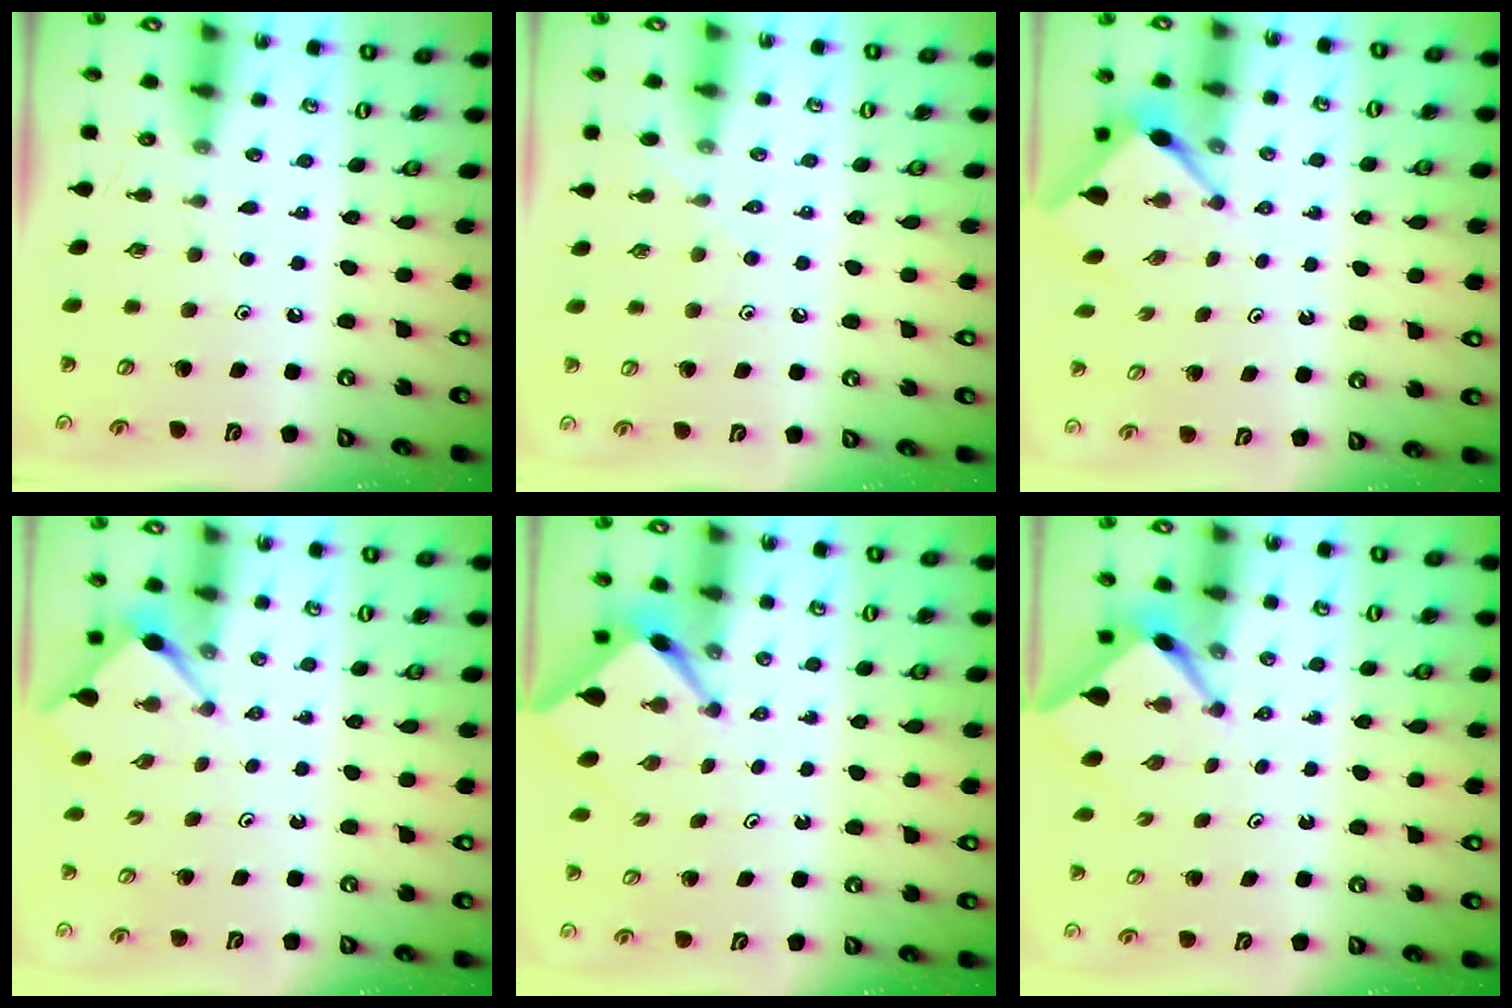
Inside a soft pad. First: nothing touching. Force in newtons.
{"total": 4.5, "press": 4.5, "slide": 0.8}
{"total": 3.1, "press": 3.1, "slide": 0.3}
{"total": 2.7, "press": 2.7, "slide": 0.3}
{"total": 2.5, "press": 2.5, "slide": 0.2}
{"total": 2.6, "press": 2.5, "slide": 0.3}